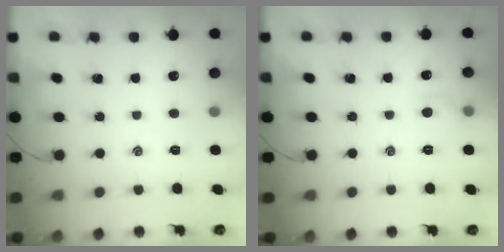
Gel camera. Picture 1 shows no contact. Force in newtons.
{"total": 4.9, "press": 4.7, "slide": 1.2}